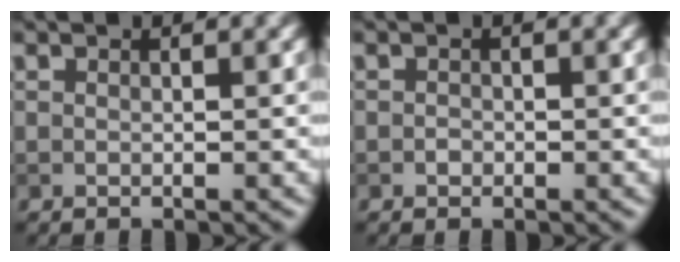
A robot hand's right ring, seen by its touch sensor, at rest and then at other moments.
{"total": 0.6, "force": [-0.2, 0.6, 0.1], "torque": [0.001, -0.004, -0.007]}